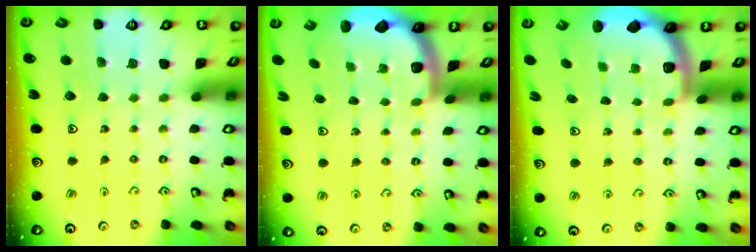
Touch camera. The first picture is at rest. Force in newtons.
{"total": 1.9, "press": 1.8, "slide": 0.5}
{"total": 1.9, "press": 1.8, "slide": 0.5}